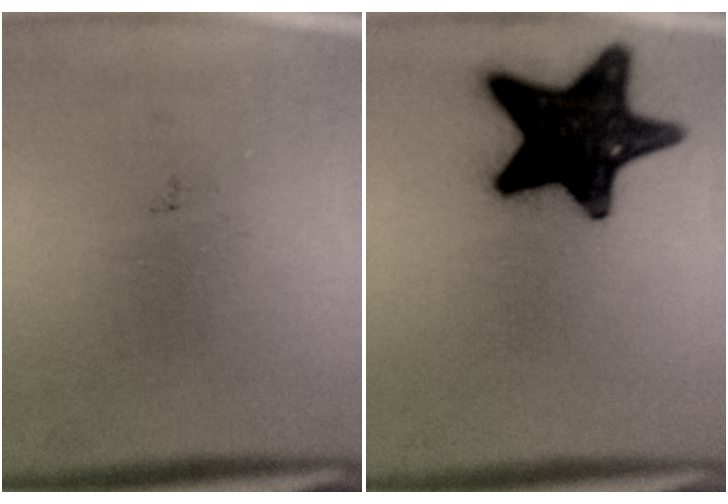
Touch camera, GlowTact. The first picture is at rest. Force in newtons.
{"total": 18.2}